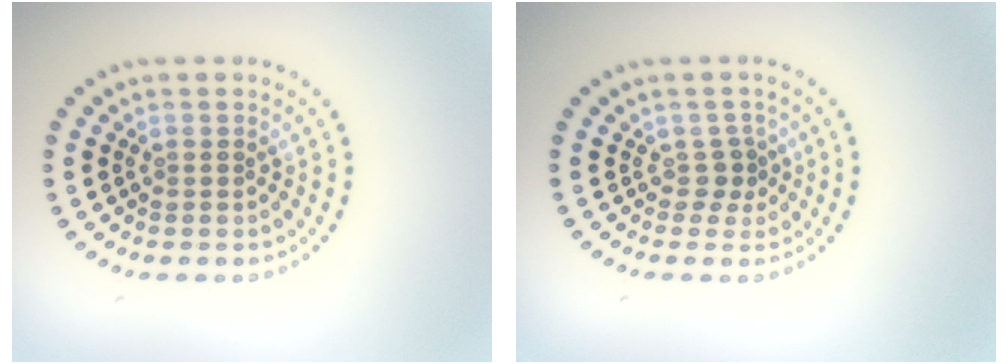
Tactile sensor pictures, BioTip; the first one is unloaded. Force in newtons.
{"total": 1.5, "press": 1.0, "slide": 1.1}